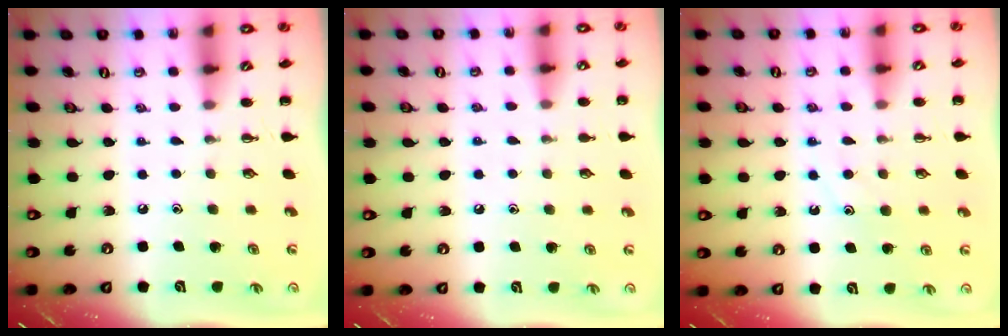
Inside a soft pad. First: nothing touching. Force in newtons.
{"total": 5.5, "press": 5.2, "slide": 1.6}
{"total": 10.2, "press": 10.2, "slide": 0.8}